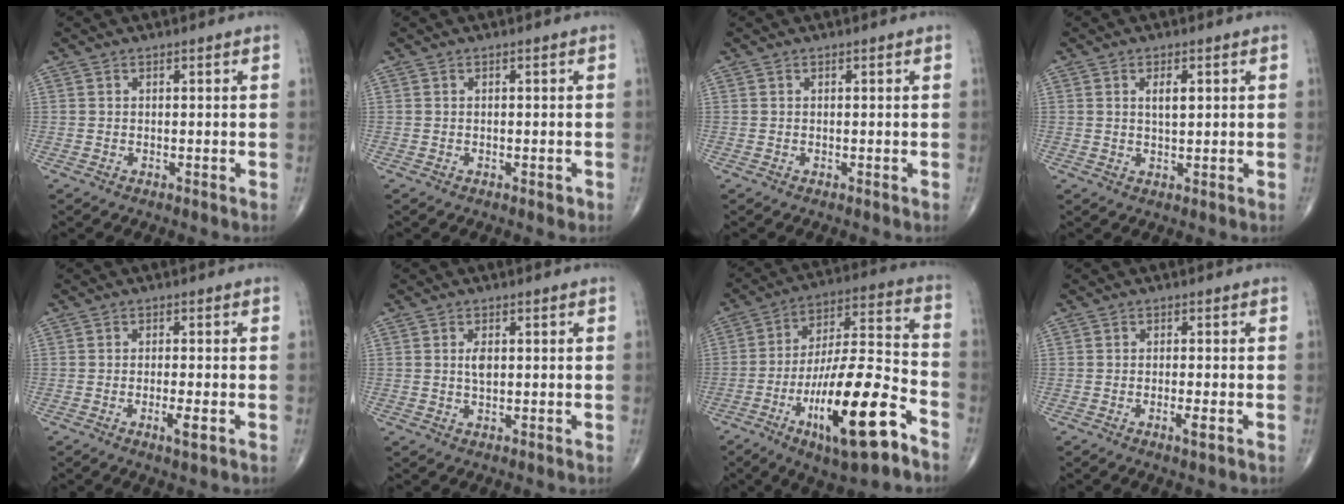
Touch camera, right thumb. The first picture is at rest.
{"total": 0.8, "force": [-0.4, 0.4, 0.6], "torque": [-0.006, 0.000, -0.005]}
{"total": 0.0}
{"total": 2.9, "force": [0.9, 1.1, 2.5], "torque": [-0.039, -0.008, 0.013]}
{"total": 3.2, "force": [-1.3, 0.5, 2.8], "torque": [-0.050, -0.004, -0.025]}
{"total": 2.4, "force": [0.3, 1.2, 2.0], "torque": [-0.035, -0.002, 0.006]}
{"total": 22.4, "force": [-11.0, 5.8, 18.7], "torque": [-0.328, 0.054, -0.180]}
{"total": 2.4, "force": [-1.0, 0.3, 2.1], "torque": [-0.036, -0.003, -0.020]}